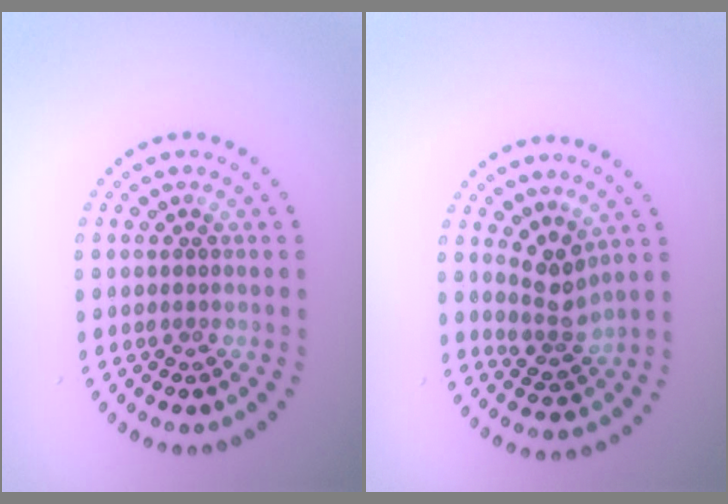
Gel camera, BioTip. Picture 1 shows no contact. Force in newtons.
{"total": 2.8, "press": 2.2, "slide": 1.8}